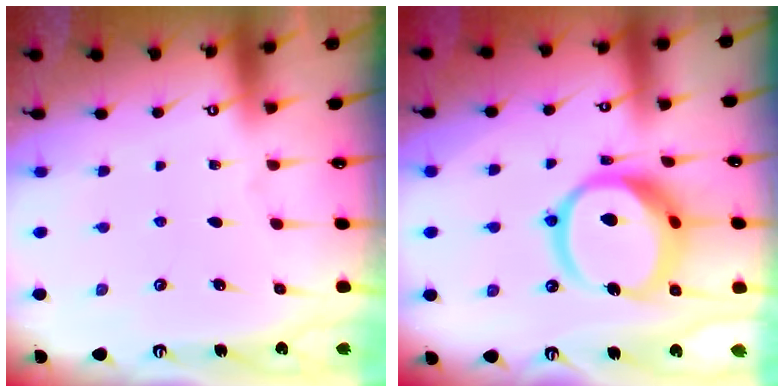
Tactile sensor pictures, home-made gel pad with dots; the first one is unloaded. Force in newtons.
{"total": 16.2, "press": 16.0, "slide": 2.1}